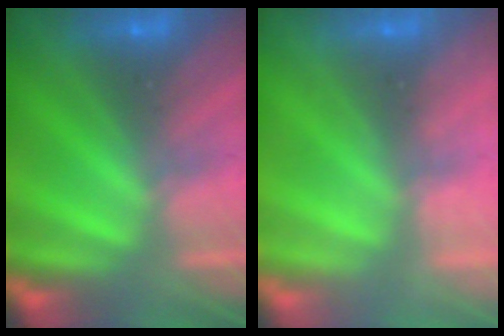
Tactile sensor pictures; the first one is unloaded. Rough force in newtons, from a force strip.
{"total": 2.0}